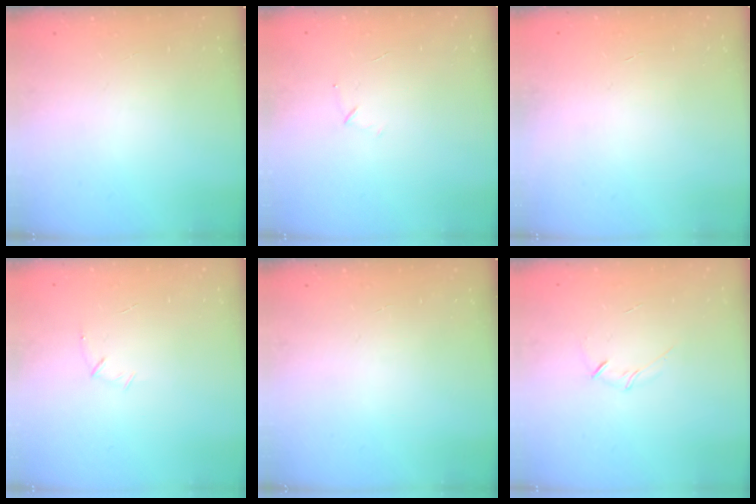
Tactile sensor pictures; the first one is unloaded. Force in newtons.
{"total": 3.8, "press": 3.7, "slide": 1.0}
{"total": 0.6, "press": 0.6, "slide": 0.2}
{"total": 5.2, "press": 5.0, "slide": 1.1}
{"total": 0.0}
{"total": 4.1, "press": 4.0, "slide": 0.9}